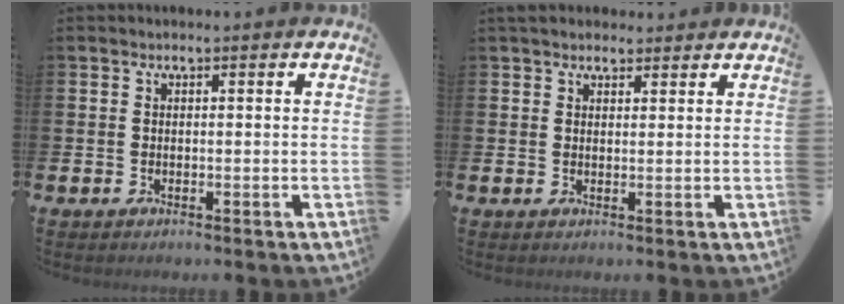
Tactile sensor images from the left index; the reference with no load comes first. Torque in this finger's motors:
{"motor_torque": [0.30, -1.84, -0.07, 0.19]}